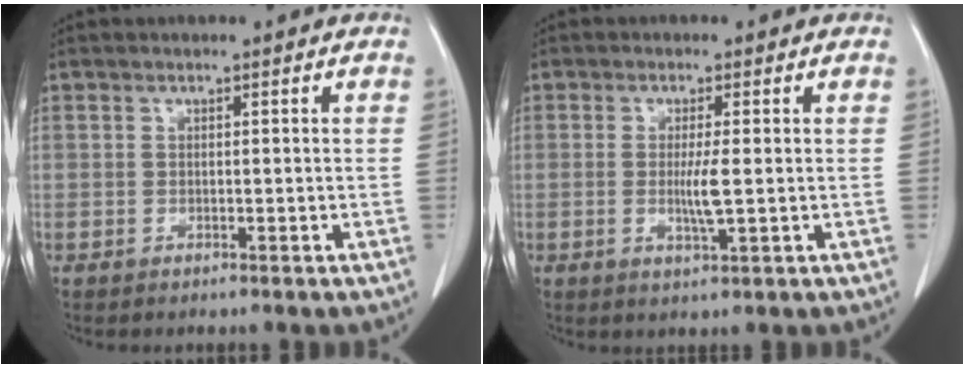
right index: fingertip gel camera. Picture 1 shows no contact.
{"total": 3.6, "force": [-0.2, 0.3, 3.5], "torque": [-0.070, -0.005, -0.001]}